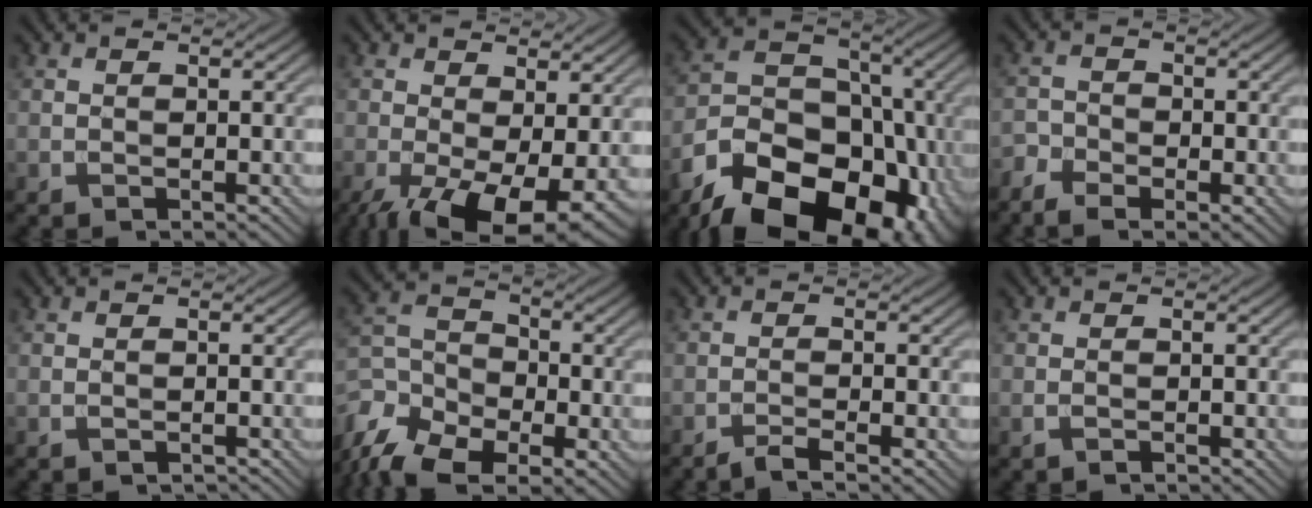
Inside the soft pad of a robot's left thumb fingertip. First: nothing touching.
{"total": 11.3, "force": [-3.8, 5.1, 9.3], "torque": [-0.166, -0.022, -0.055]}
{"total": 19.8, "force": [-10.8, 12.7, 10.7], "torque": [-0.179, -0.034, -0.176]}
{"total": 3.7, "force": [-2.7, 1.9, 1.8], "torque": [-0.038, -0.006, -0.059]}
{"total": 0.7, "force": [-0.5, 0.3, 0.3], "torque": [-0.005, -0.003, -0.008]}
{"total": 12.7, "force": [-8.5, 7.0, 6.4], "torque": [-0.154, -0.036, -0.152]}
{"total": 2.1, "force": [-1.6, 0.1, 1.3], "torque": [-0.019, 0.005, -0.040]}
{"total": 0.9, "force": [-0.7, 0.3, 0.5], "torque": [-0.011, -0.001, -0.013]}